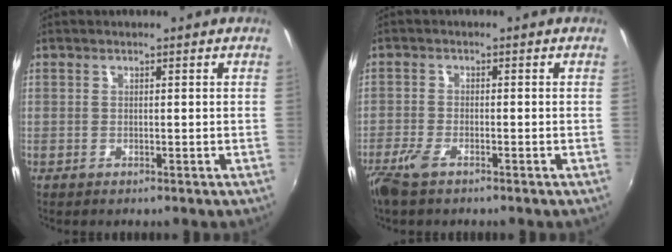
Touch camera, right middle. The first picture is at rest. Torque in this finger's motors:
{"motor_torque": [0.15, -0.14, 0.06, 0.02]}